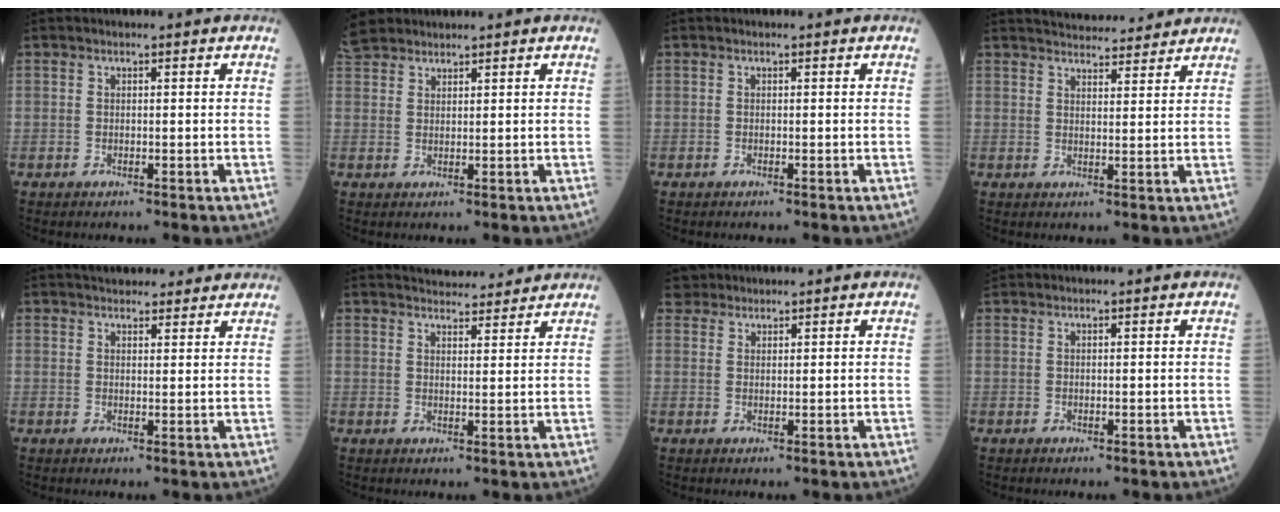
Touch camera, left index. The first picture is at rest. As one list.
[{"total": 5.7, "force": [5.3, 1.9, 1.1], "torque": [-0.032, 0.023, 0.110]}, {"total": 0.0}, {"total": 10.3, "force": [9.8, 1.7, 2.5], "torque": [-0.034, 0.014, 0.132]}, {"total": 9.0, "force": [8.0, 2.8, 3.0], "torque": [-0.032, 0.022, 0.101]}, {"total": 8.2, "force": [7.9, 1.4, 1.7], "torque": [-0.023, 0.012, 0.102]}, {"total": 2.0, "force": [1.8, 0.4, -0.6], "torque": [0.003, 0.014, 0.037]}, {"total": 1.3, "force": [1.2, 0.2, 0.2], "torque": [-0.011, 0.021, 0.026]}]